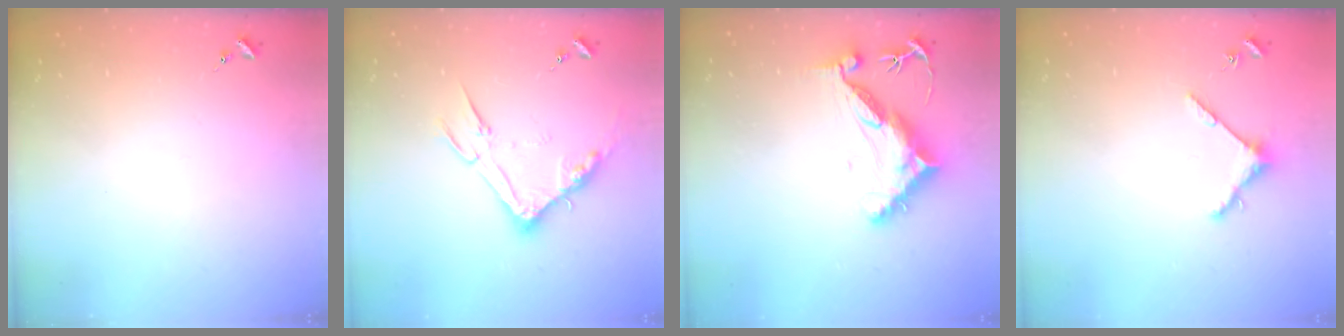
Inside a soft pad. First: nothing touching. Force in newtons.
{"total": 13.8, "press": 13.8, "slide": 0.8}
{"total": 10.7, "press": 10.6, "slide": 0.9}
{"total": 4.8, "press": 4.8, "slide": 0.6}